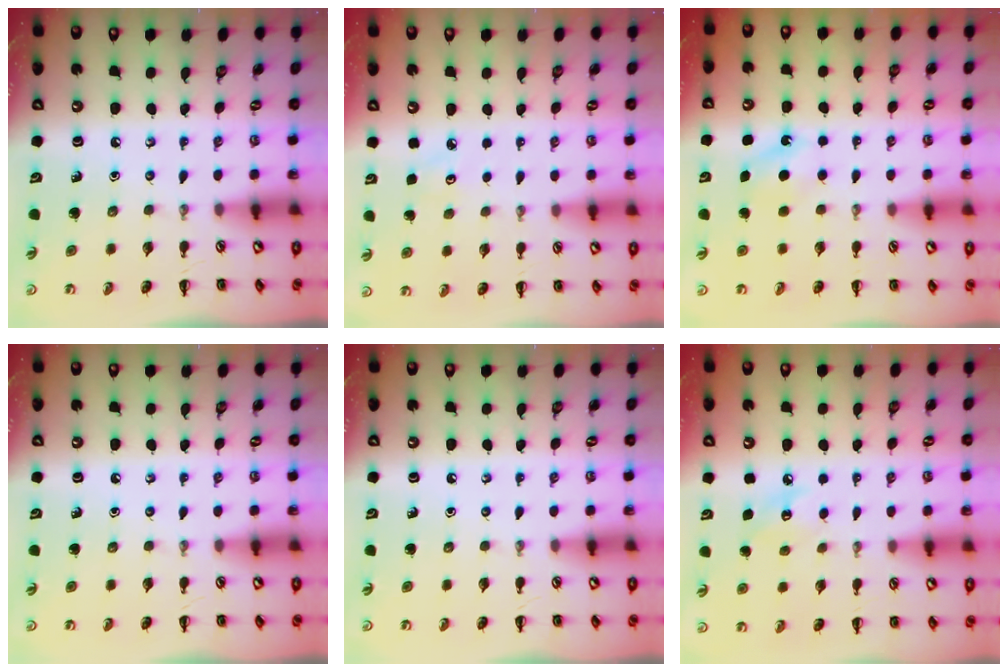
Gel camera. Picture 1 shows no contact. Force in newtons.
{"total": 2.8, "press": 2.7, "slide": 0.8}
{"total": 4.9, "press": 4.7, "slide": 1.2}
{"total": 0.0}
{"total": 0.0}
{"total": 6.7, "press": 6.5, "slide": 1.4}